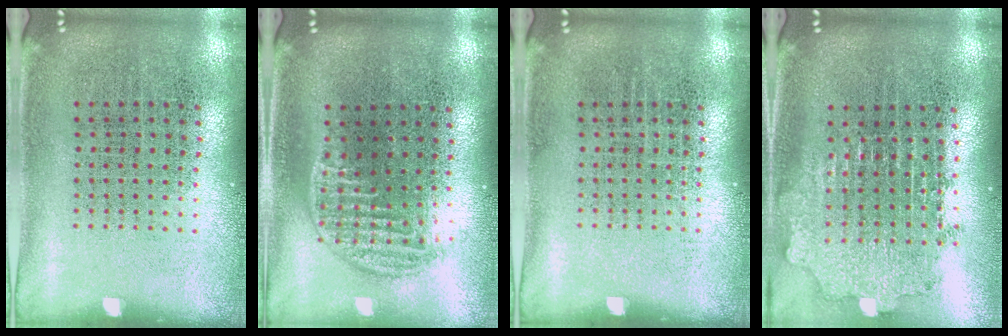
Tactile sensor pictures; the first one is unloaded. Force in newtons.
{"total": 1.2, "press": 1.0, "slide": 0.6}
{"total": 0.0}
{"total": 2.1, "press": 1.6, "slide": 1.2}